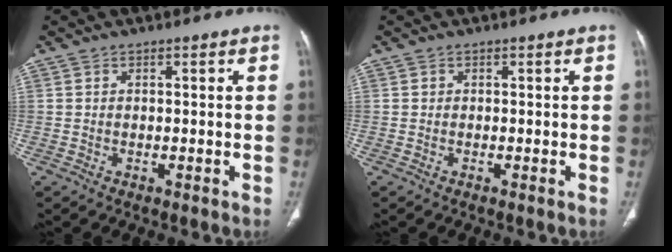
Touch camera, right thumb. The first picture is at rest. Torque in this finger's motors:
{"motor_torque": [-0.07, 0.06, 0.07, 0.02, -0.02]}